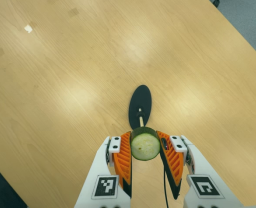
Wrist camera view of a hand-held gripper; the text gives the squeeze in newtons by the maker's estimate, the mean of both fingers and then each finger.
{"total": 10.8, "left": 9.9, "right": 11.7}